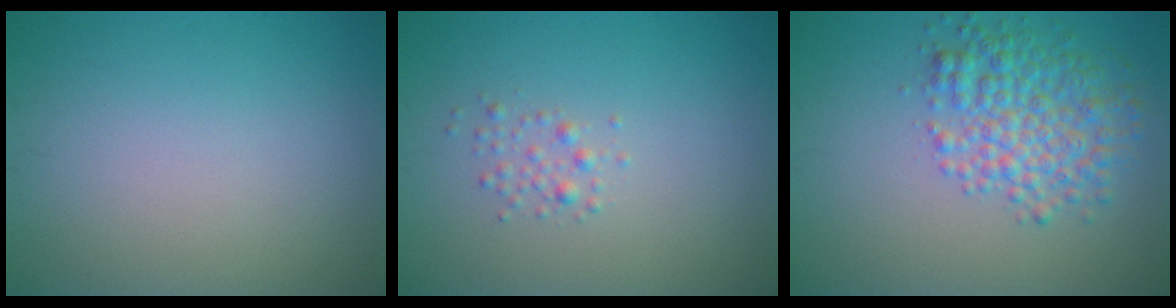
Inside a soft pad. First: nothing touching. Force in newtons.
{"total": 1.2, "press": 1.2, "slide": 0.0}
{"total": 5.2, "press": 5.2, "slide": 0.0}